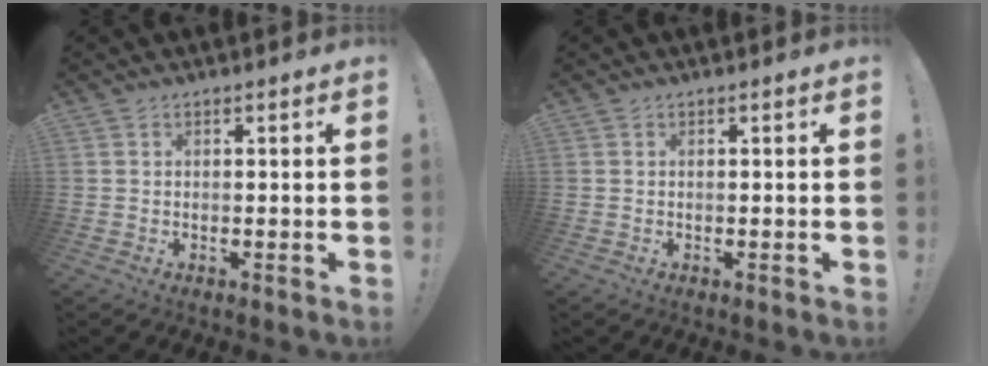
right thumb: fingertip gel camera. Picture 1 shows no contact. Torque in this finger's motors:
{"motor_torque": [-0.02, -0.02, 0.00, 0.00, 0.03]}